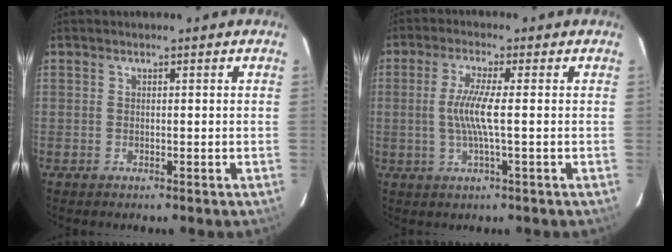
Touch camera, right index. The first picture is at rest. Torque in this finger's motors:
{"motor_torque": [0.99, -0.12, 0.50, 0.14]}